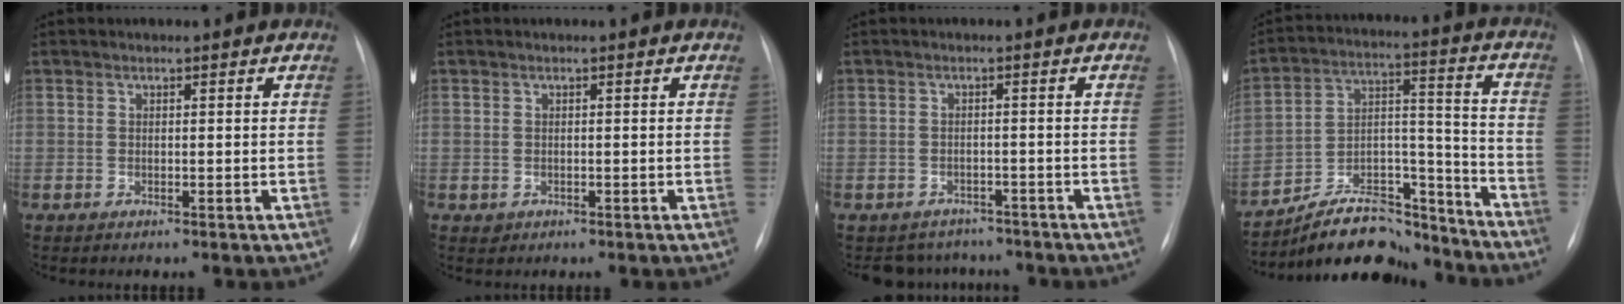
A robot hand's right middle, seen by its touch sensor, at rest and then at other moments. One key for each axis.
{"total": 0.7, "fx": -0.2, "fy": 0.7, "fz": 0.1, "tx": -0.002, "ty": 0.003, "tz": 0.000}
{"total": 5.5, "fx": -4.9, "fy": 2.6, "fz": -0.4, "tx": 0.010, "ty": 0.015, "tz": -0.061}
{"total": 16.1, "fx": -14.9, "fy": 4.8, "fz": 3.8, "tx": -0.049, "ty": 0.056, "tz": -0.240}